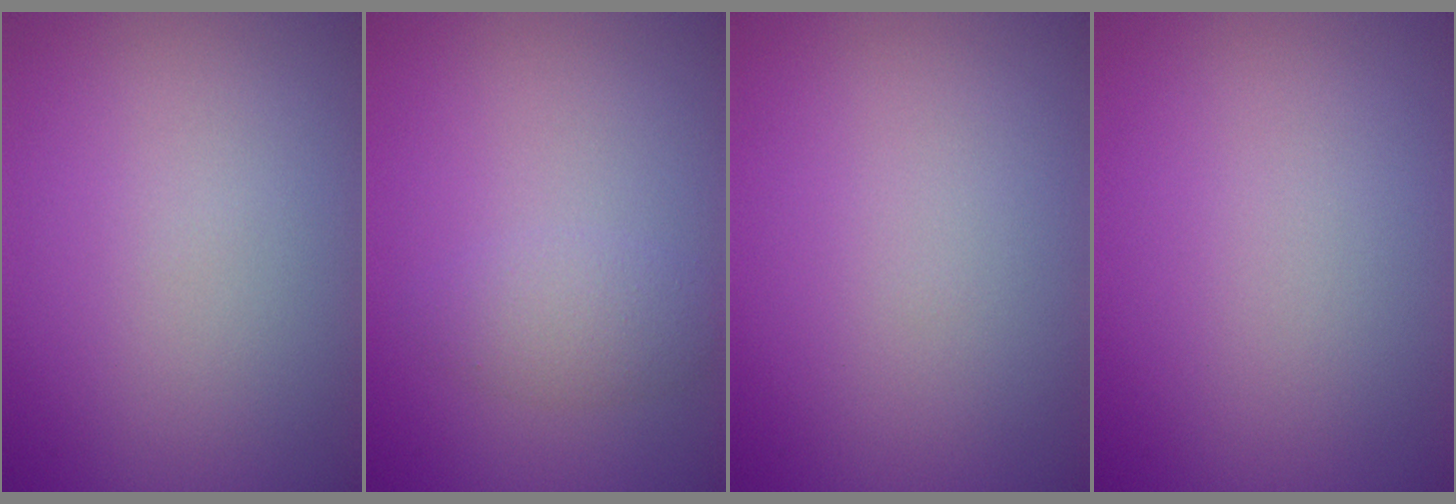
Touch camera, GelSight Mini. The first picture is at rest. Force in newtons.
{"total": 2.1, "press": 2.1, "slide": 0.1}
{"total": 0.0}
{"total": 0.0}